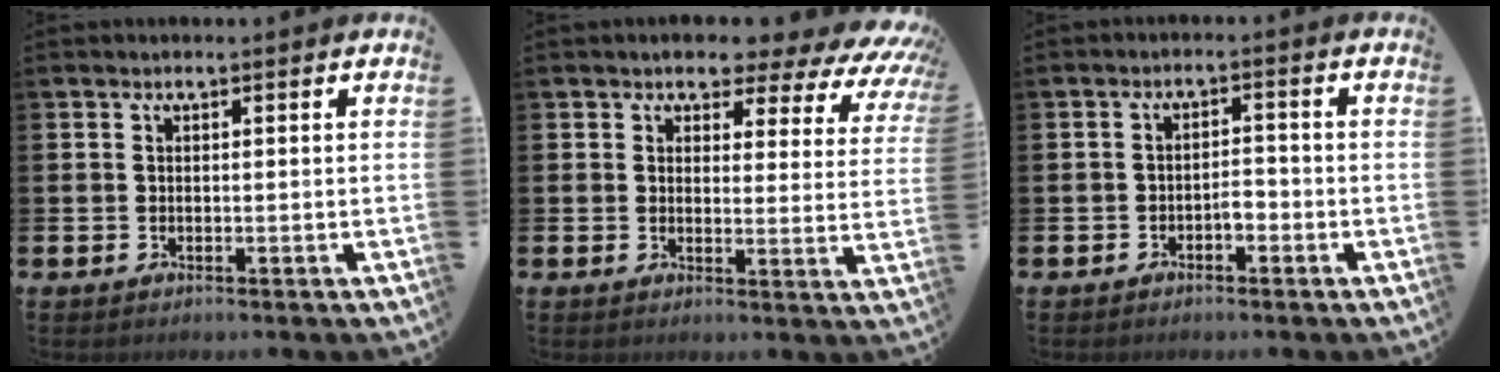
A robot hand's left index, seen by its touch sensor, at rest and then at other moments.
{"total": 4.7, "force": [4.0, 2.0, 1.5], "torque": [-0.034, -0.039, 0.059]}
{"total": 1.9, "force": [-1.1, 0.9, 1.2], "torque": [-0.025, 0.003, -0.023]}